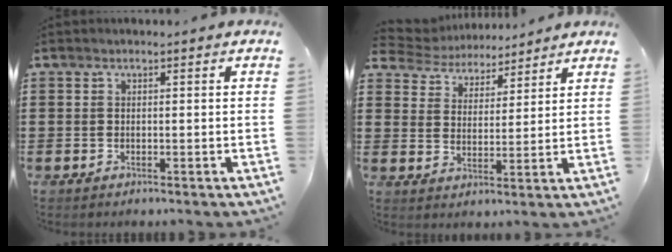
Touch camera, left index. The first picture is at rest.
{"total": 4.2, "force": [4.0, 1.3, -0.2], "torque": [-0.023, -0.022, 0.067]}